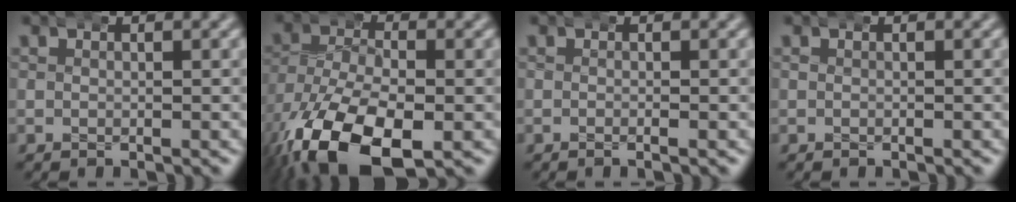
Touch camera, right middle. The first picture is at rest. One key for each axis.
{"total": 9.7, "fx": -3.1, "fy": 5.7, "fz": 7.3, "tx": -0.158, "ty": -0.039, "tz": -0.029}
{"total": 0.6, "fx": -0.3, "fy": -0.3, "fz": 0.4, "tx": -0.007, "ty": 0.006, "tz": -0.010}
{"total": 0.0}